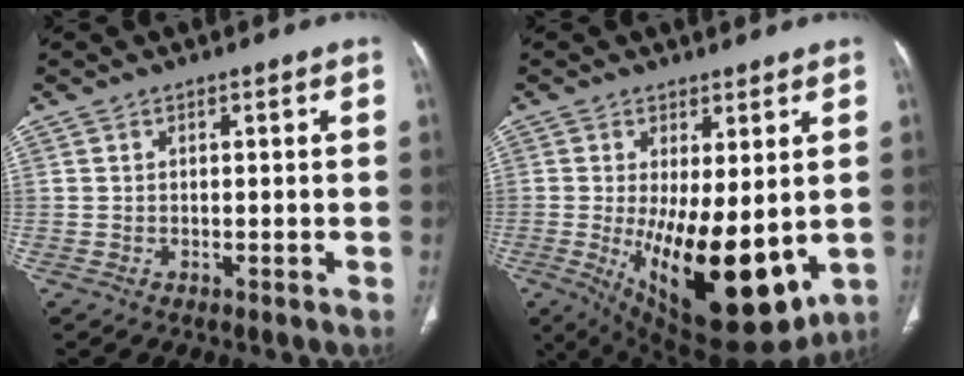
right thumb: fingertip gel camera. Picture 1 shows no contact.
{"total": 19.2, "force": [-2.8, 7.9, 17.2], "torque": [-0.259, -0.037, -0.012]}